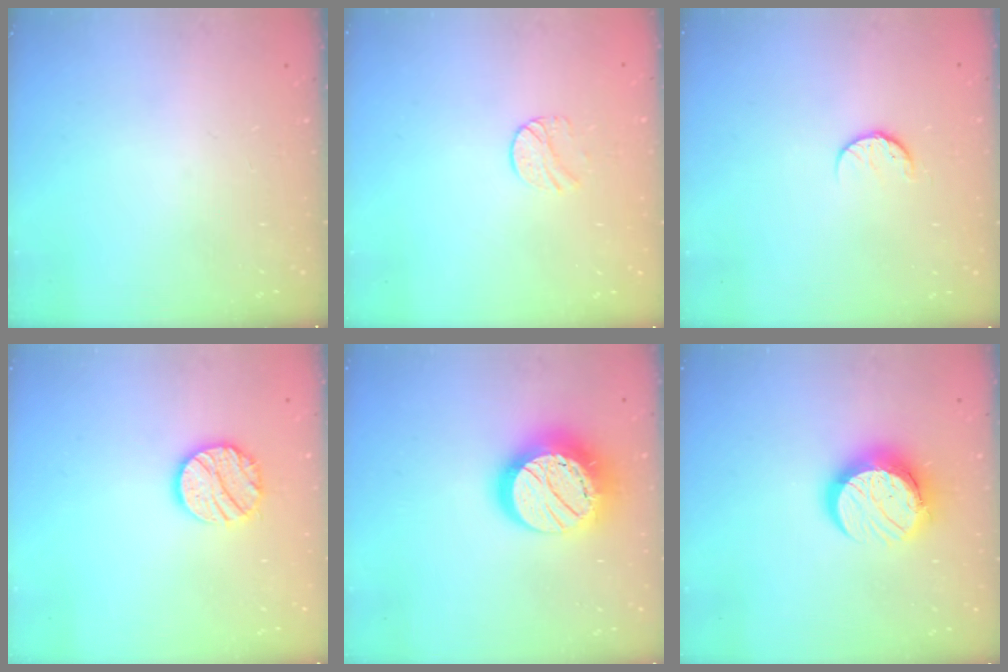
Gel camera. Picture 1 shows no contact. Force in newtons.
{"total": 6.9, "press": 6.9, "slide": 0.7}
{"total": 7.2, "press": 7.1, "slide": 0.8}
{"total": 12.6, "press": 12.6, "slide": 1.1}
{"total": 19.5, "press": 19.4, "slide": 1.4}
{"total": 12.4, "press": 12.4, "slide": 1.0}